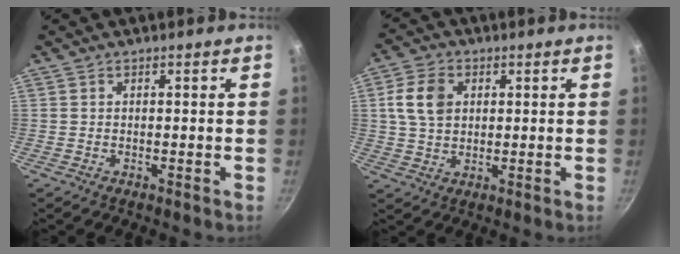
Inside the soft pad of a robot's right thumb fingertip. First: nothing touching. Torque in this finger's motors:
{"motor_torque": [1.09, 1.51, 1.04, 0.00, 0.09]}